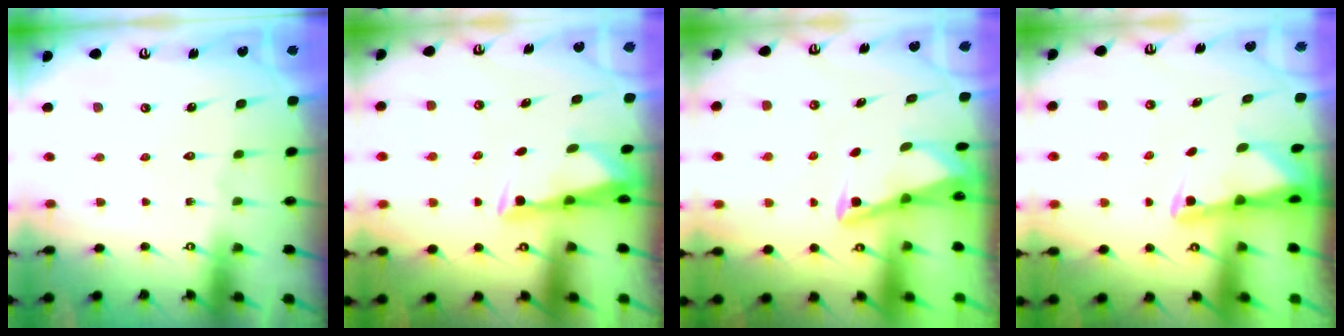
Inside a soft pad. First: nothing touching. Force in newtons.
{"total": 2.9, "press": 2.8, "slide": 0.8}
{"total": 2.9, "press": 2.8, "slide": 0.4}
{"total": 2.4, "press": 2.3, "slide": 0.5}